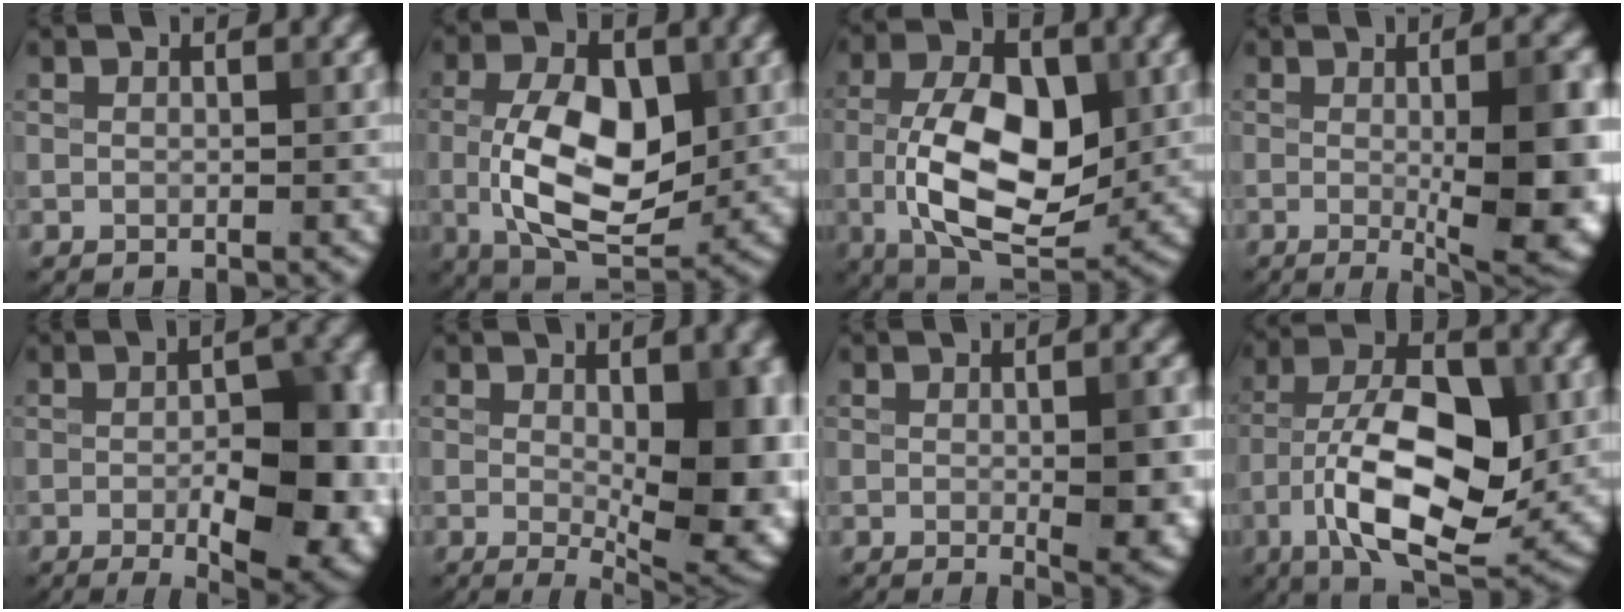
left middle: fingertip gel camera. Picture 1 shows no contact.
{"total": 9.8, "force": [-0.4, 5.3, 8.2], "torque": [-0.151, -0.003, -0.009]}
{"total": 10.6, "force": [-0.9, 5.8, 8.9], "torque": [-0.165, -0.007, -0.016]}
{"total": 11.2, "force": [-0.6, 3.2, 10.7], "torque": [-0.125, -0.015, -0.001]}
{"total": 12.4, "force": [-2.3, 5.2, 11.0], "torque": [-0.129, -0.011, -0.021]}
{"total": 10.2, "force": [-0.4, 4.0, 9.4], "torque": [-0.110, -0.011, 0.001]}
{"total": 5.1, "force": [-0.4, 1.2, 5.0], "torque": [-0.071, -0.007, -0.001]}
{"total": 12.0, "force": [-3.2, 5.6, 10.2], "torque": [-0.172, 0.007, -0.060]}